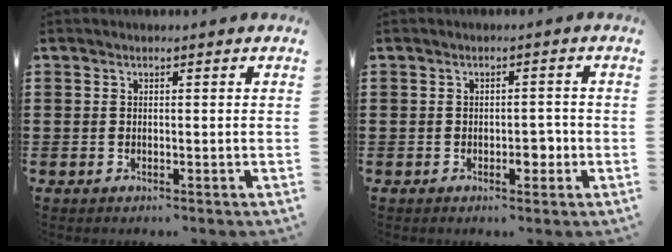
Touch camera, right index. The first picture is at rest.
{"total": 3.0, "force": [-1.0, 1.4, 2.5], "torque": [-0.036, 0.001, -0.021]}